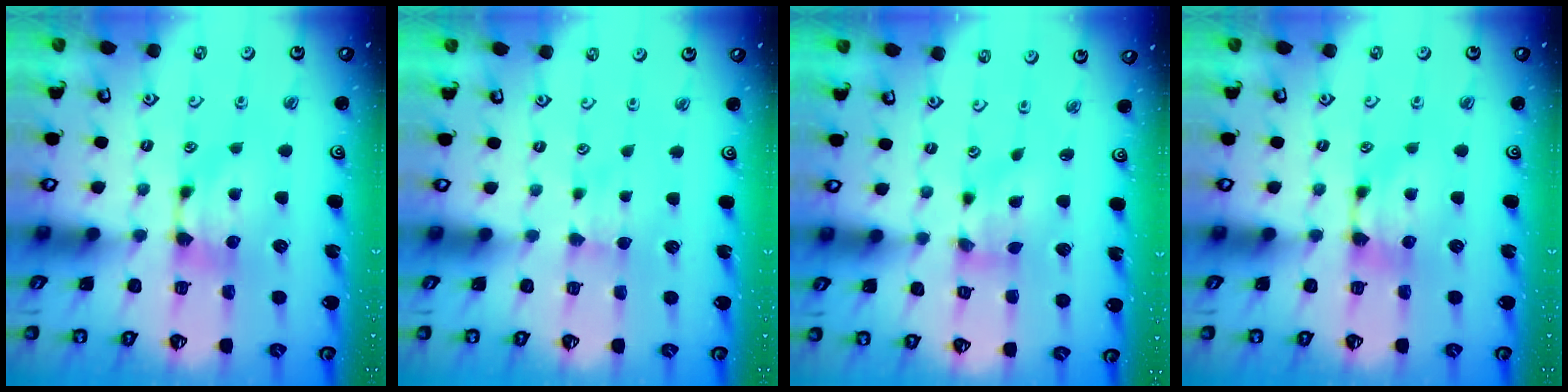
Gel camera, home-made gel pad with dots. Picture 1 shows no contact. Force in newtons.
{"total": 2.4, "press": 2.3, "slide": 0.6}
{"total": 2.3, "press": 2.0, "slide": 1.2}
{"total": 0.0}